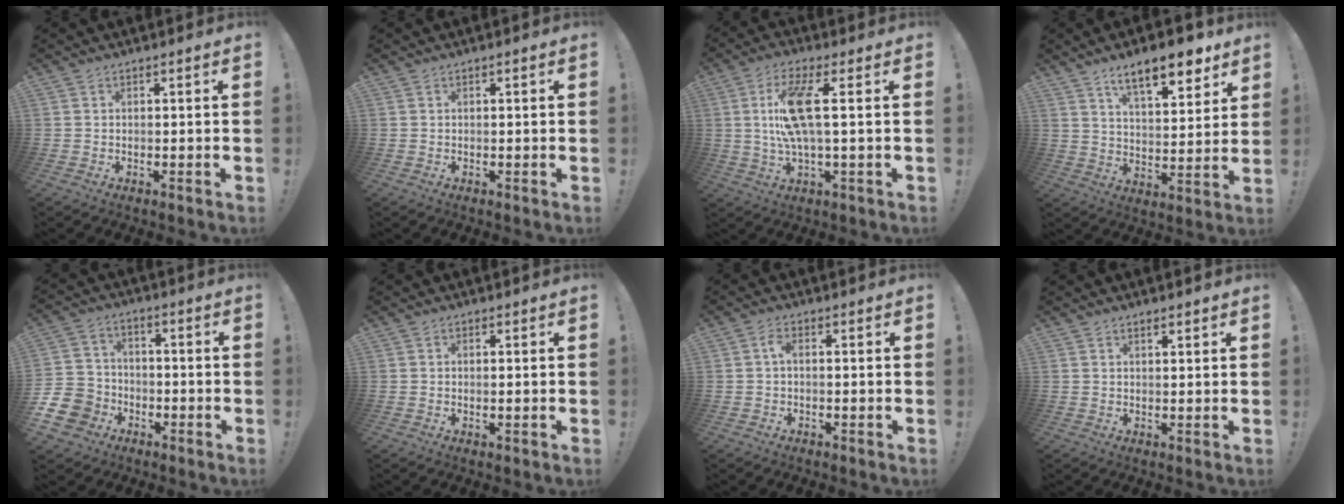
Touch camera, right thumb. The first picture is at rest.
{"total": 0.0}
{"total": 12.7, "force": [2.1, 3.0, 12.1], "torque": [-0.217, -0.006, 0.029]}
{"total": 13.9, "force": [9.2, 4.4, 9.5], "torque": [-0.137, -0.051, 0.149]}
{"total": 11.7, "force": [-5.5, 9.5, 3.9], "torque": [-0.074, 0.041, -0.096]}
{"total": 0.5, "force": [0.3, 0.1, 0.5], "torque": [0.006, -0.005, 0.002]}
{"total": 2.4, "force": [0.0, 0.8, 2.2], "torque": [-0.044, 0.005, -0.001]}
{"total": 1.5, "force": [1.2, 0.4, 0.9], "torque": [-0.013, -0.004, 0.020]}